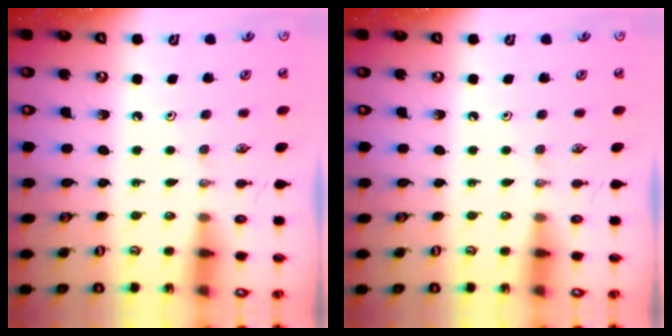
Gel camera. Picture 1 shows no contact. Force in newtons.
{"total": 0.0}